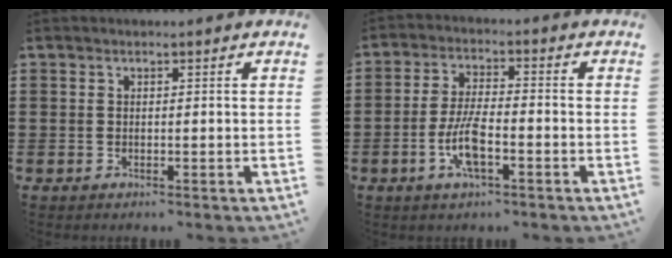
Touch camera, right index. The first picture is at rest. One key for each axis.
{"total": 6.9, "fx": -2.5, "fy": 2.0, "fz": 6.1, "tx": -0.135, "ty": -0.007, "tz": -0.052}